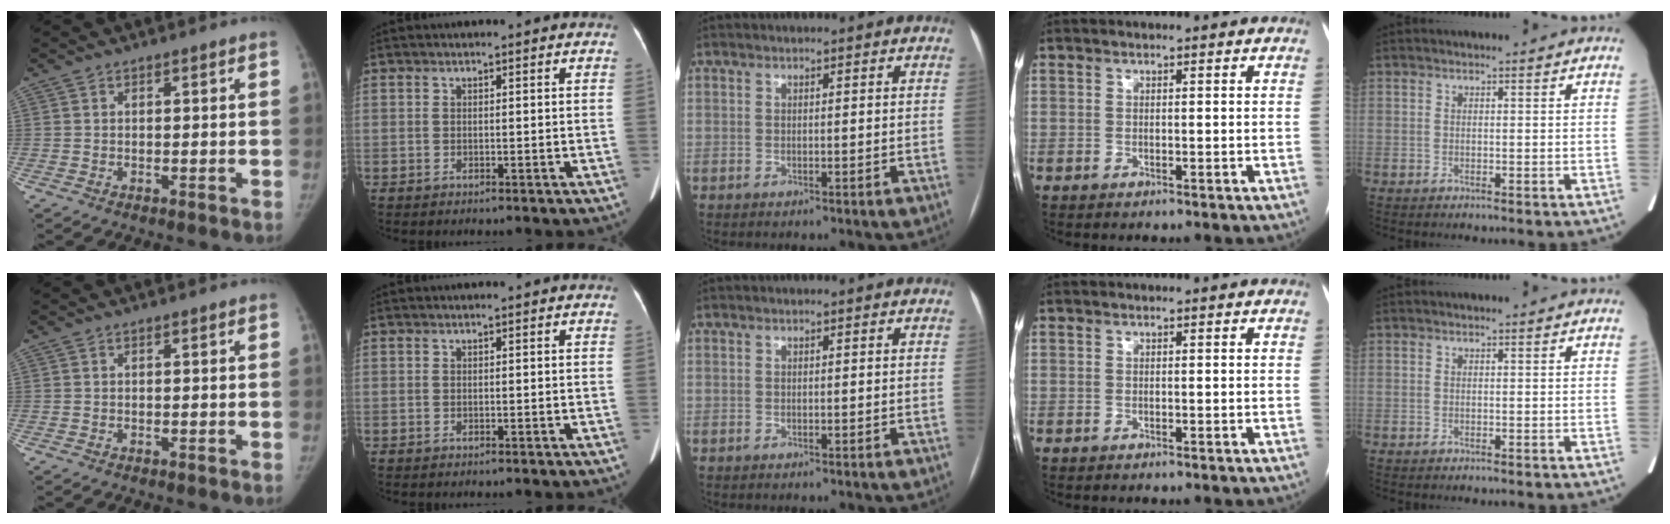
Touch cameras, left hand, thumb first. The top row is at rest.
{}